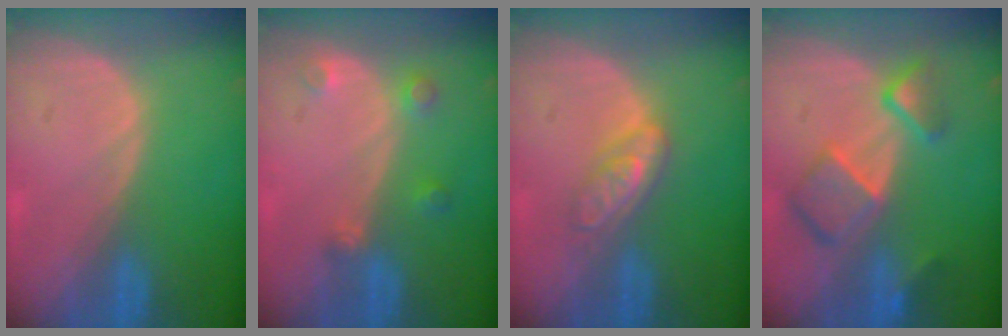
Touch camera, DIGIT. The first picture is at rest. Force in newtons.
{"total": 2.9, "press": 2.8, "slide": 0.8}
{"total": 4.7, "press": 4.3, "slide": 1.9}
{"total": 7.8, "press": 6.8, "slide": 3.9}